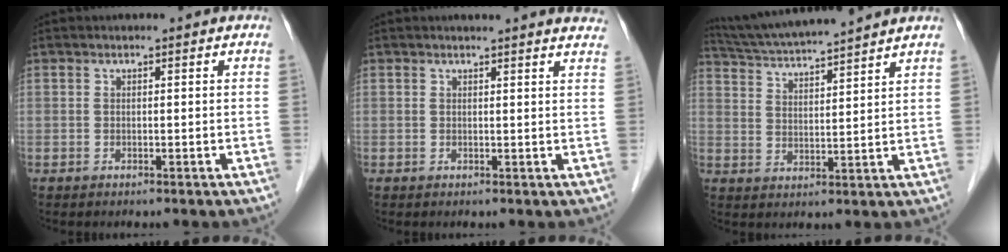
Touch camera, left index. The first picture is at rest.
{"total": 9.3, "force": [9.0, 0.8, 2.1], "torque": [-0.009, -0.006, 0.075]}
{"total": 17.1, "force": [15.5, 0.6, 7.2], "torque": [-0.130, 0.030, 0.236]}